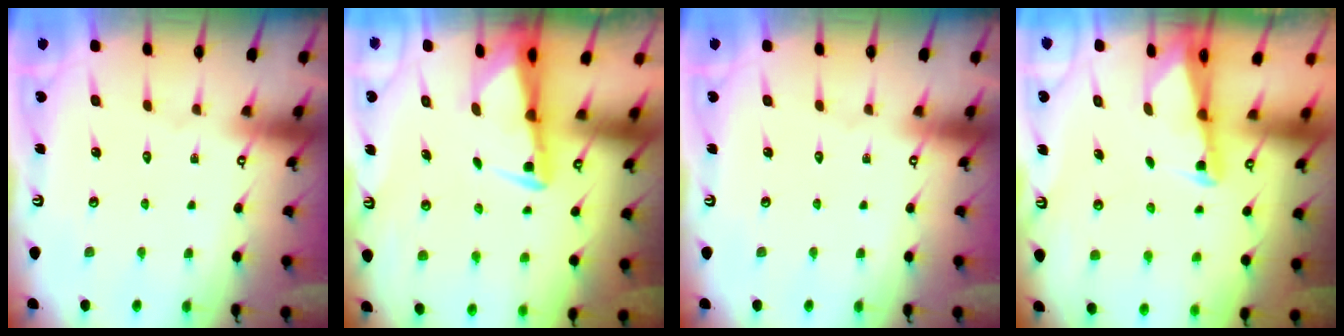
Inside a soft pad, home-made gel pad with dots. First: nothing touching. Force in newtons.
{"total": 3.3, "press": 3.2, "slide": 0.7}
{"total": 0.0}
{"total": 1.8, "press": 1.7, "slide": 0.3}